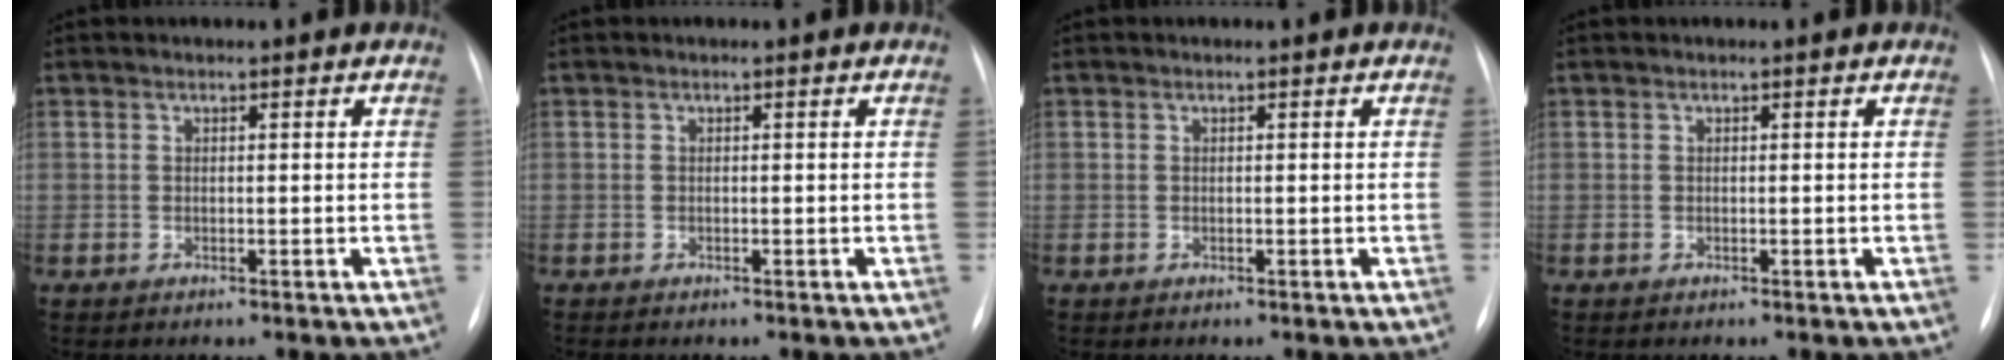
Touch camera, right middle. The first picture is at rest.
{"total": 0.0}
{"total": 0.0}
{"total": 0.0}